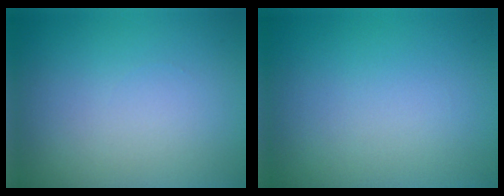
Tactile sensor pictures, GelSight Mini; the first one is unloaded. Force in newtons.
{"total": 0.0}